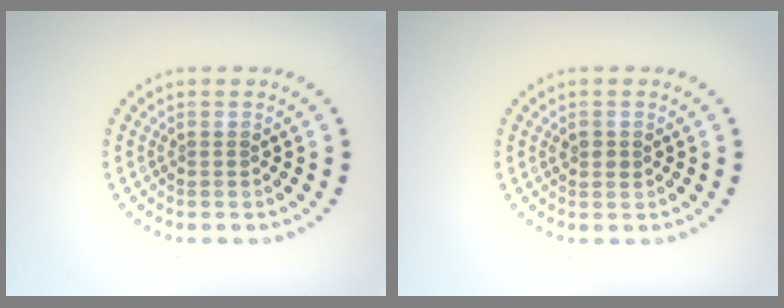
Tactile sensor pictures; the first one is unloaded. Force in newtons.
{"total": 1.0, "press": 1.0, "slide": 0.1}